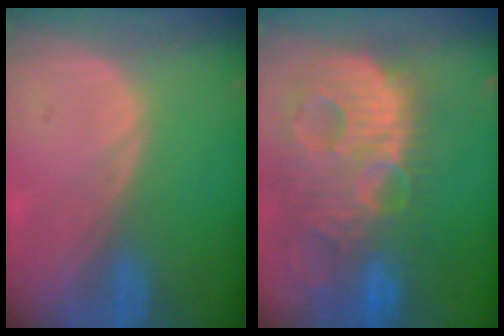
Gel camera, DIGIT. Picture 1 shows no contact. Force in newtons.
{"total": 14.3, "press": 12.3, "slide": 7.2}